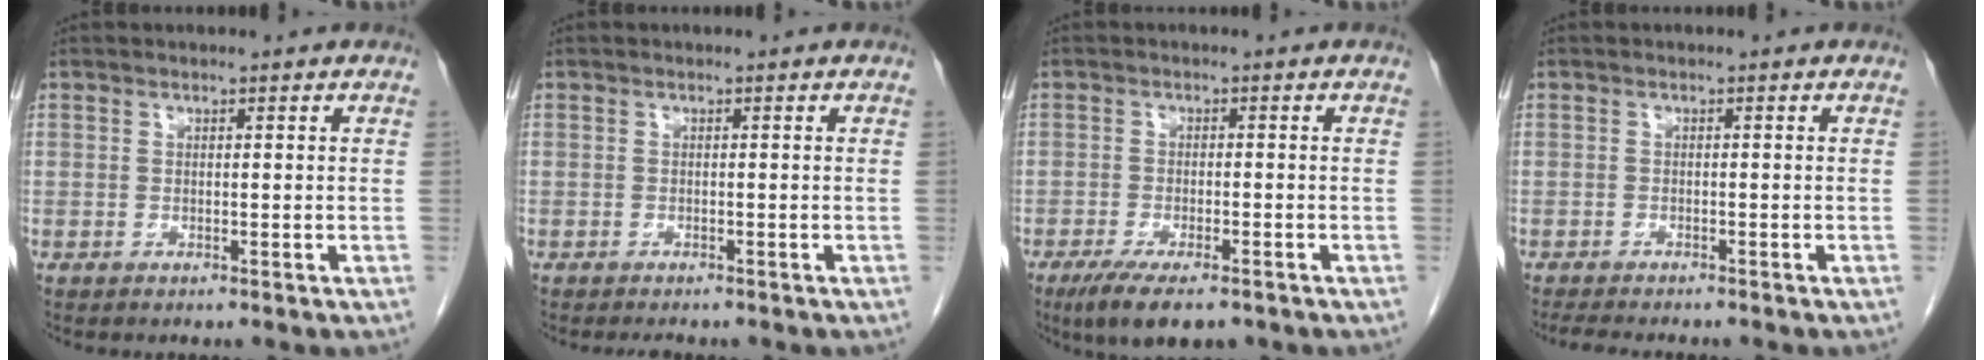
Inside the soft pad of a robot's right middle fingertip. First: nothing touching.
{"total": 1.5, "force": [-1.4, 0.4, 0.6], "torque": [-0.010, -0.005, -0.015]}
{"total": 8.1, "force": [-5.7, 2.2, 5.3], "torque": [-0.085, -0.016, -0.089]}
{"total": 5.4, "force": [-4.7, 0.9, 2.5], "torque": [-0.035, -0.011, -0.068]}